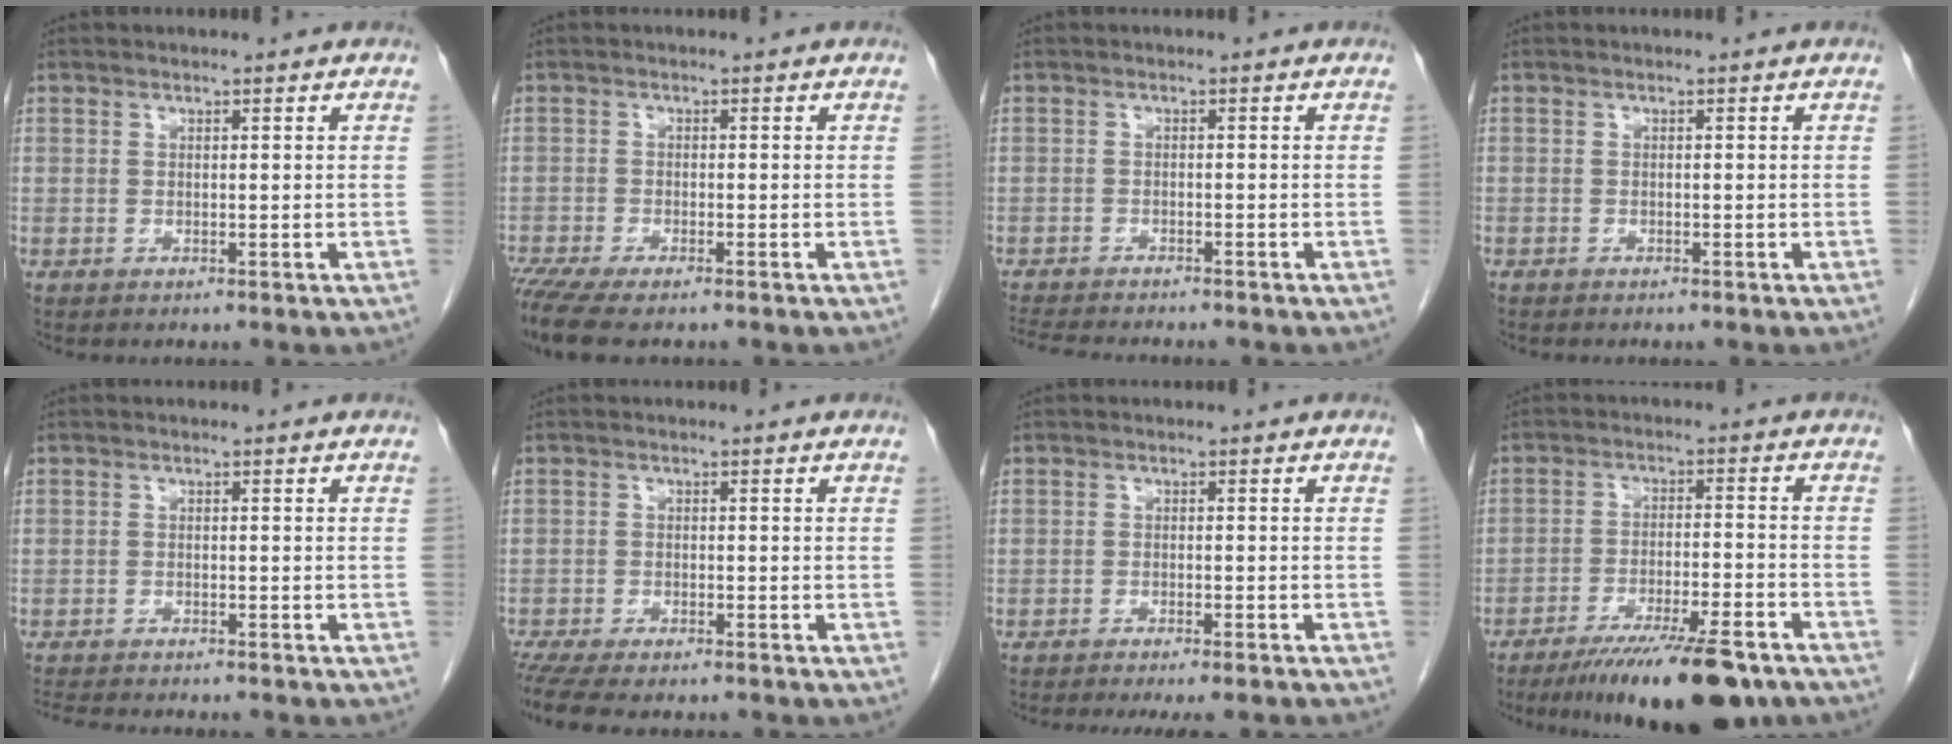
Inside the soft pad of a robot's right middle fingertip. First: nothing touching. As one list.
[{"total": 7.9, "force": [-6.3, 1.6, 4.5], "torque": [-0.075, -0.012, -0.103]}, {"total": 9.6, "force": [-8.6, 1.6, 4.0], "torque": [-0.062, -0.009, -0.125]}, {"total": 0.7, "force": [-0.6, 0.2, 0.2], "torque": [-0.006, 0.001, -0.009]}, {"total": 8.3, "force": [-7.5, 1.3, 3.4], "torque": [-0.051, -0.007, -0.110]}, {"total": 9.7, "force": [-8.3, 2.1, 4.5], "torque": [-0.070, -0.005, -0.126]}, {"total": 10.0, "force": [-8.8, 1.1, 4.5], "torque": [-0.052, -0.013, -0.112]}, {"total": 15.9, "force": [-12.2, 2.5, 9.9], "torque": [-0.128, -0.014, -0.190]}]